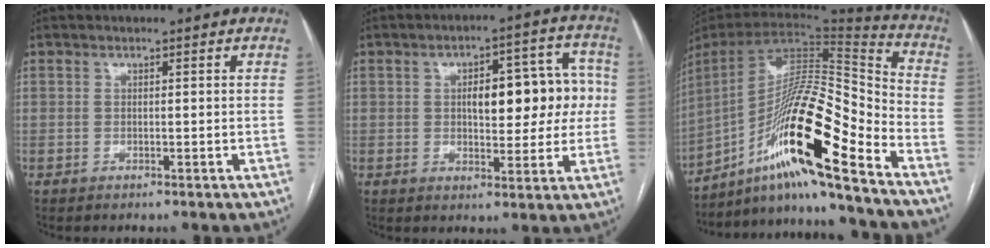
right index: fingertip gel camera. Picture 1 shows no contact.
{"total": 11.4, "force": [1.1, 4.9, 10.2], "torque": [-0.127, 0.036, 0.023]}
{"total": 21.1, "force": [-12.8, 0.5, 16.9], "torque": [-0.300, 0.014, -0.230]}